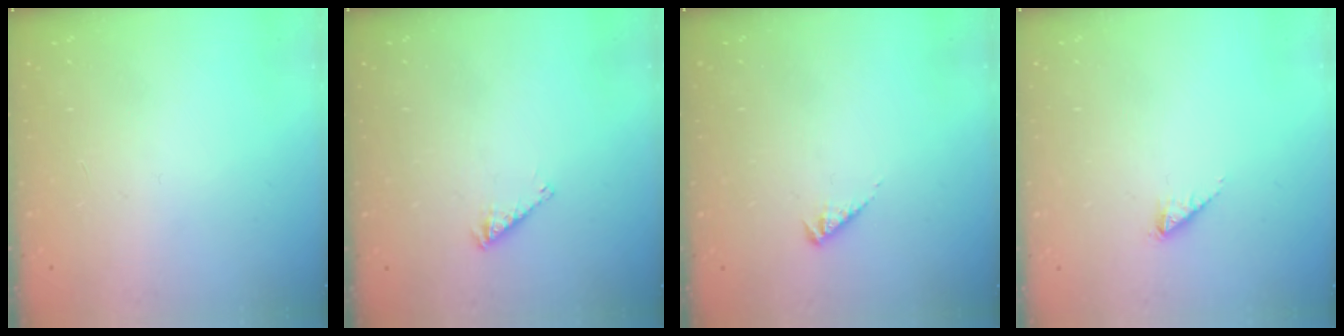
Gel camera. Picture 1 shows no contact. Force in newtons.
{"total": 3.2, "press": 3.2, "slide": 0.4}
{"total": 2.9, "press": 2.9, "slide": 0.5}
{"total": 1.2, "press": 1.2, "slide": 0.2}